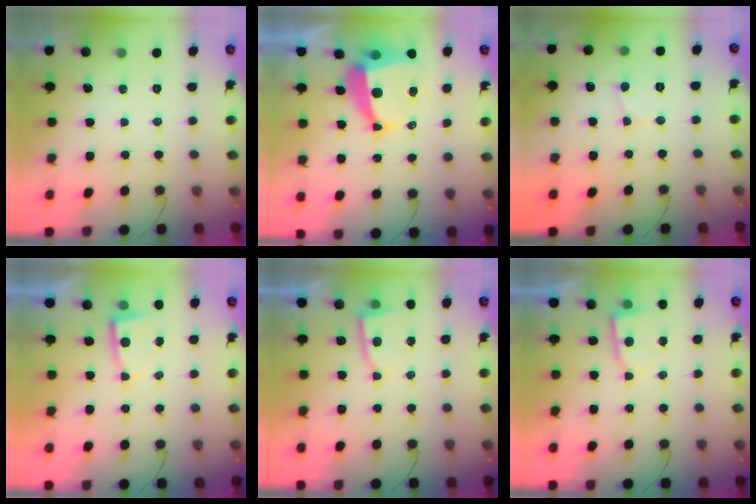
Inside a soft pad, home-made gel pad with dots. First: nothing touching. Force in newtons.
{"total": 8.7, "press": 8.6, "slide": 1.2}
{"total": 2.1, "press": 2.1, "slide": 0.2}
{"total": 2.9, "press": 2.9, "slide": 0.4}
{"total": 4.1, "press": 4.1, "slide": 0.4}
{"total": 4.1, "press": 4.1, "slide": 0.4}